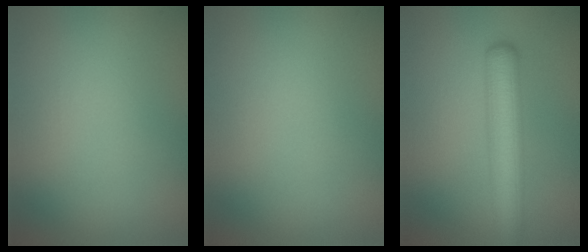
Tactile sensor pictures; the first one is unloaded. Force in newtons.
{"total": 0.0}
{"total": 5.5, "press": 5.5, "slide": 0.3}